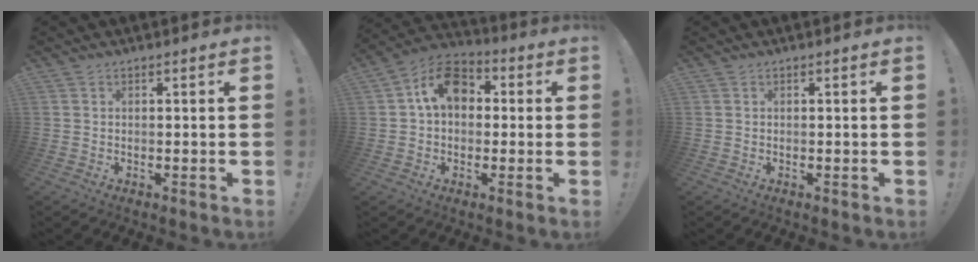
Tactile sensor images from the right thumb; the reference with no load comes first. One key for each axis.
{"total": 12.4, "fx": 2.9, "fy": 8.8, "fz": 8.2, "tx": -0.127, "ty": 0.016, "tz": 0.059}
{"total": 0.0}